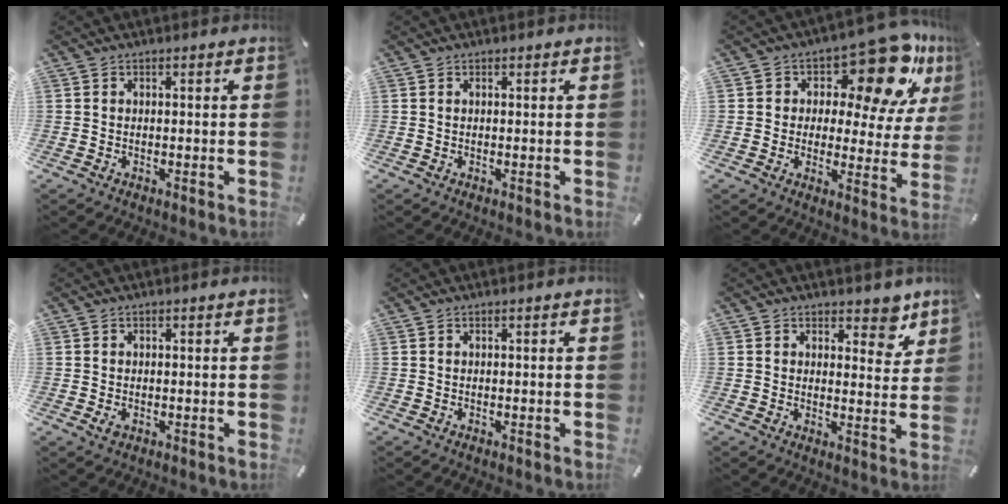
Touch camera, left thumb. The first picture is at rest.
{"total": 0.0}
{"total": 16.1, "force": [10.0, 7.6, 10.1], "torque": [-0.145, -0.070, 0.169]}
{"total": 1.3, "force": [-0.2, 1.0, 0.8], "torque": [-0.014, 0.002, -0.004]}
{"total": 0.0}
{"total": 6.5, "force": [4.6, 3.9, 2.5], "torque": [-0.007, -0.029, 0.074]}